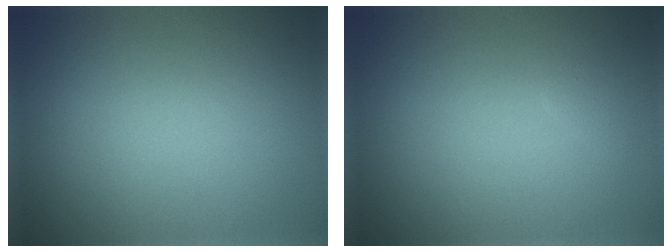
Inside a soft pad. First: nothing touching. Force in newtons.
{"total": 0.6, "press": 0.5, "slide": 0.1}